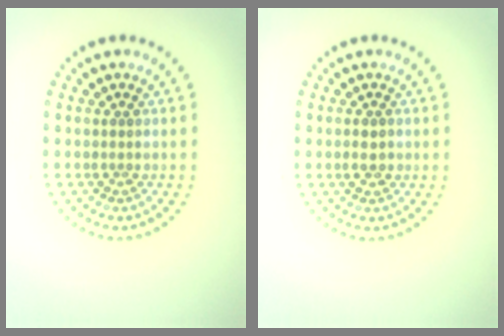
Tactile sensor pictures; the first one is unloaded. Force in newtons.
{"total": 1.4, "press": 1.4, "slide": 0.1}